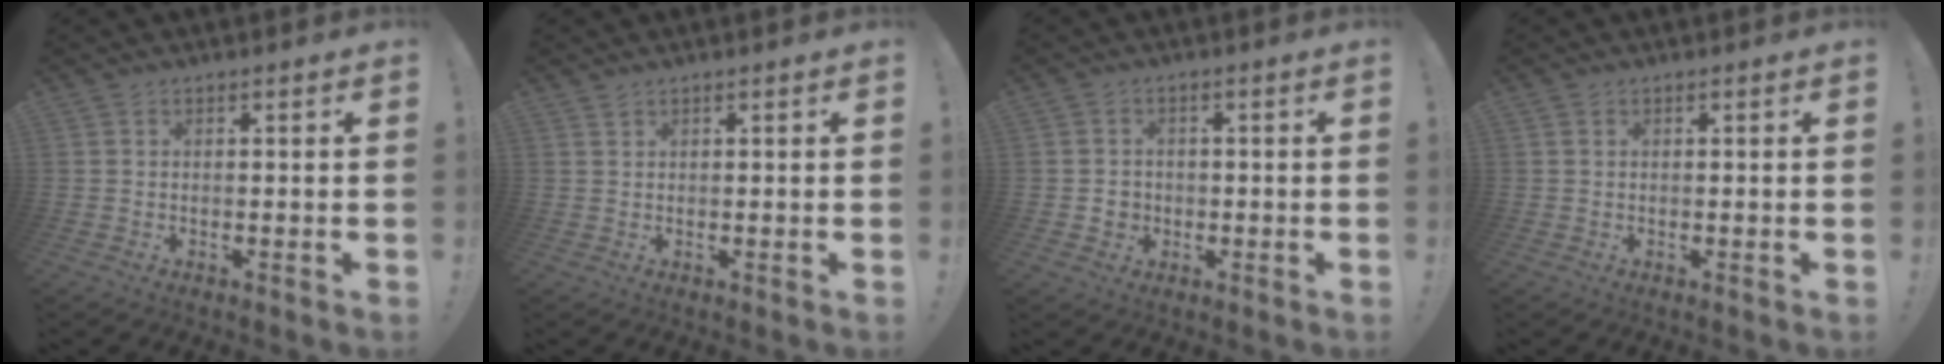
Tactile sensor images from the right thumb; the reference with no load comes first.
{"total": 0.9, "force": [0.8, 0.4, 0.3], "torque": [-0.006, 0.000, 0.016]}
{"total": 3.6, "force": [0.0, 3.5, 1.1], "torque": [-0.010, -0.002, 0.001]}
{"total": 0.5, "force": [0.2, 0.5, 0.1], "torque": [-0.010, 0.005, 0.006]}